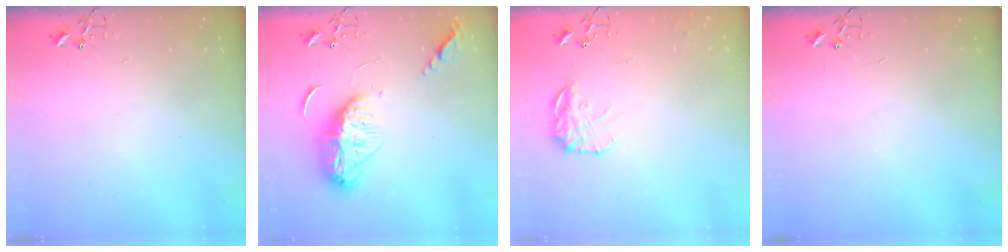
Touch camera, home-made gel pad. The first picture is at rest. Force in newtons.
{"total": 13.7, "press": 13.7, "slide": 1.4}
{"total": 12.9, "press": 12.8, "slide": 0.6}
{"total": 0.0}